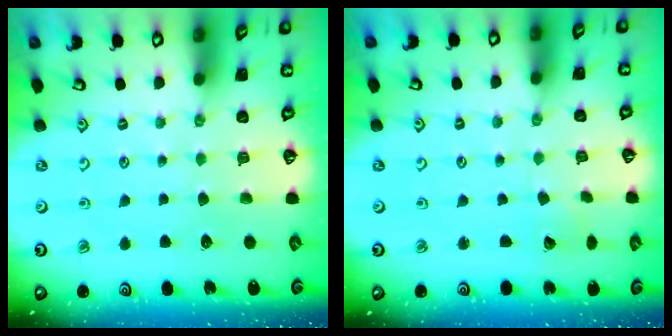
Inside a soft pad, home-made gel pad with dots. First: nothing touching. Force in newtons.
{"total": 2.5, "press": 2.5, "slide": 0.3}